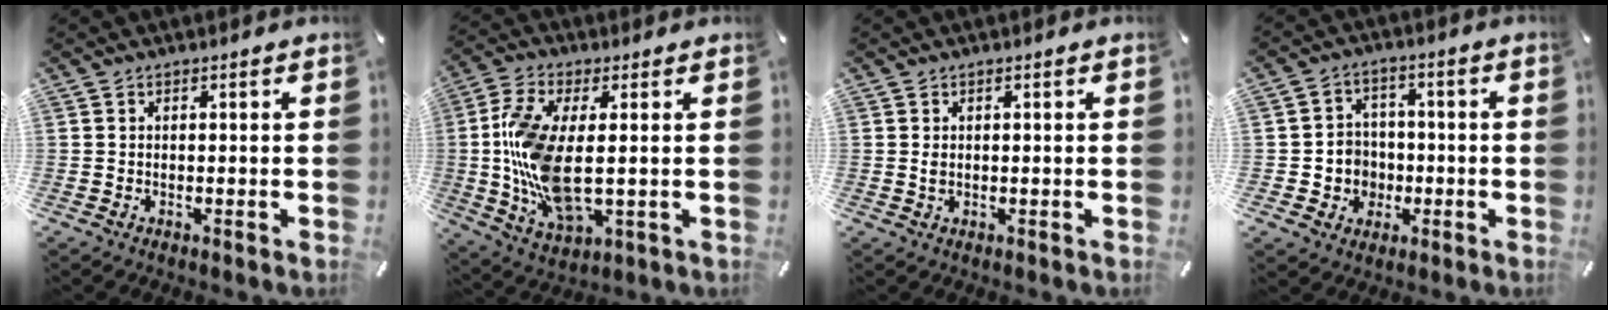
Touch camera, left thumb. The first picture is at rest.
{"total": 14.6, "force": [0.4, 6.6, 13.0], "torque": [-0.283, -0.016, 0.010]}
{"total": 1.0, "force": [0.0, 0.6, 0.8], "torque": [-0.017, 0.003, -0.001]}
{"total": 7.1, "force": [-1.1, 7.0, 0.8], "torque": [-0.028, 0.008, -0.016]}